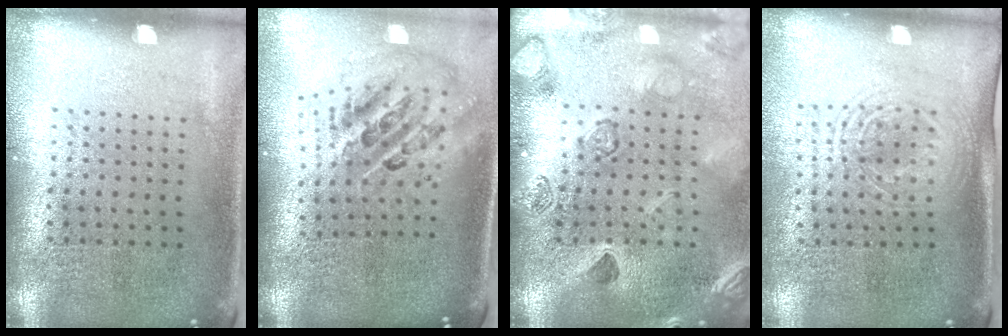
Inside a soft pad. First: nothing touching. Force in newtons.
{"total": 2.7, "press": 1.9, "slide": 1.9}
{"total": 2.3, "press": 2.3, "slide": 0.2}
{"total": 1.6, "press": 1.3, "slide": 0.9}